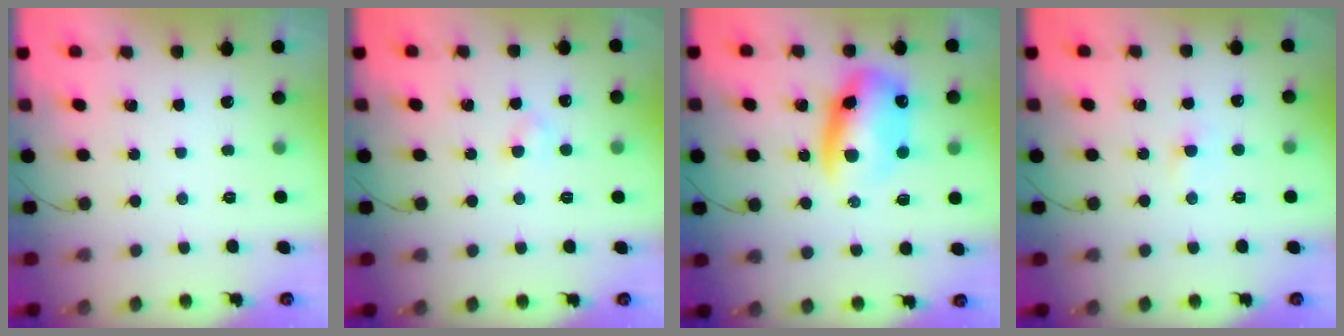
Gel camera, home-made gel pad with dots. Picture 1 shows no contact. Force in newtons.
{"total": 2.5, "press": 2.3, "slide": 0.9}
{"total": 11.8, "press": 11.5, "slide": 2.7}
{"total": 1.9, "press": 1.7, "slide": 0.9}